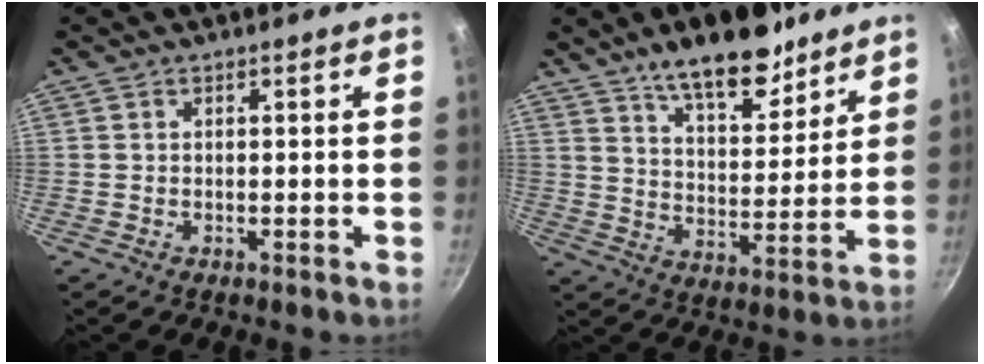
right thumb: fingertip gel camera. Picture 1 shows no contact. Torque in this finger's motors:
{"motor_torque": [0.56, 0.34, 0.44, 0.43, 0.06]}